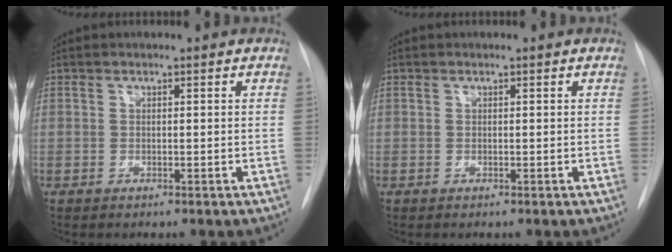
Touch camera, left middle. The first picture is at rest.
{"total": 0.0}